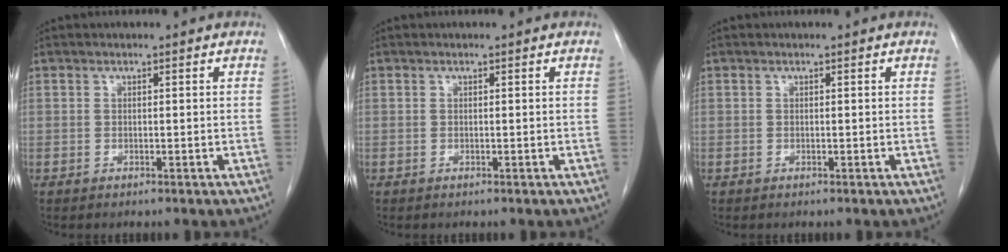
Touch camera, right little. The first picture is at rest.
{"total": 0.0}
{"total": 0.0}